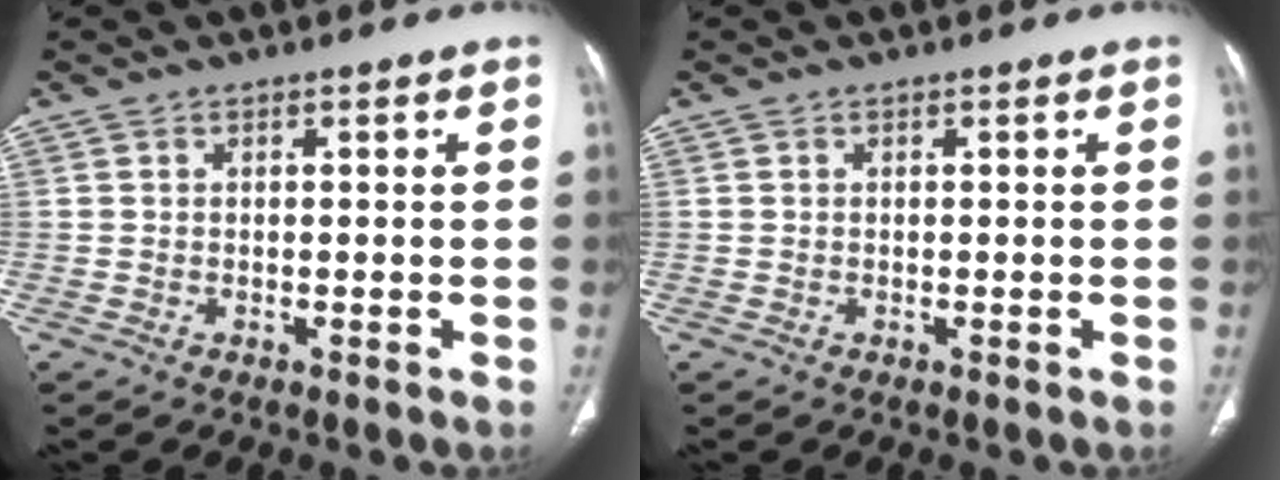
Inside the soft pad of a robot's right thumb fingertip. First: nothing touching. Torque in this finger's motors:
{"motor_torque": [0.13, 0.17, -0.16, 0.16, 0.04]}